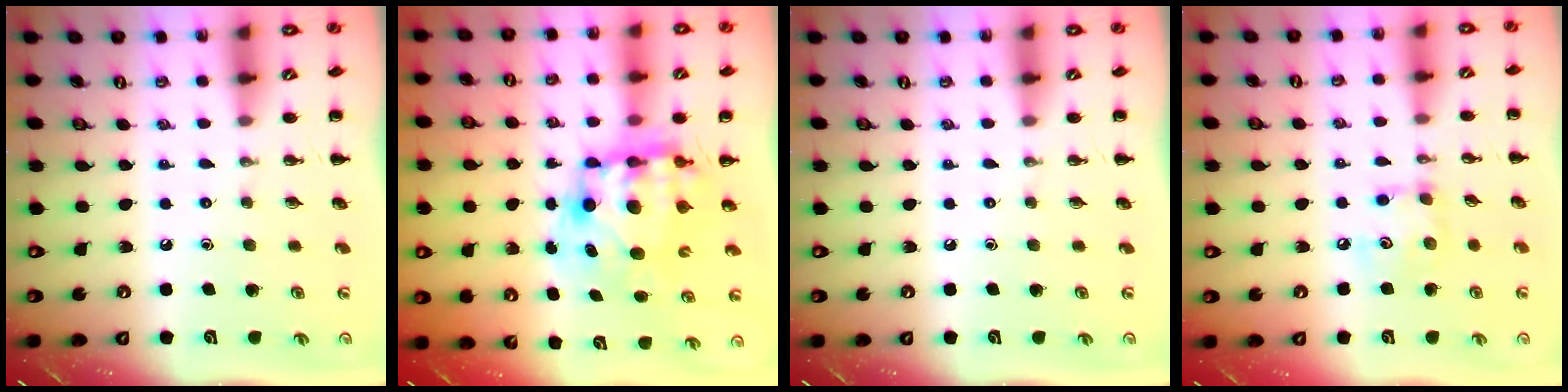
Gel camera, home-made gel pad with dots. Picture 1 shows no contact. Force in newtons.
{"total": 10.3, "press": 10.0, "slide": 2.3}
{"total": 0.0}
{"total": 6.3, "press": 6.3, "slide": 0.3}